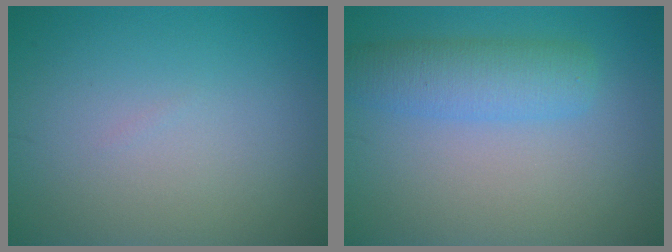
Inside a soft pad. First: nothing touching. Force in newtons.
{"total": 4.2, "press": 4.2, "slide": 0.2}